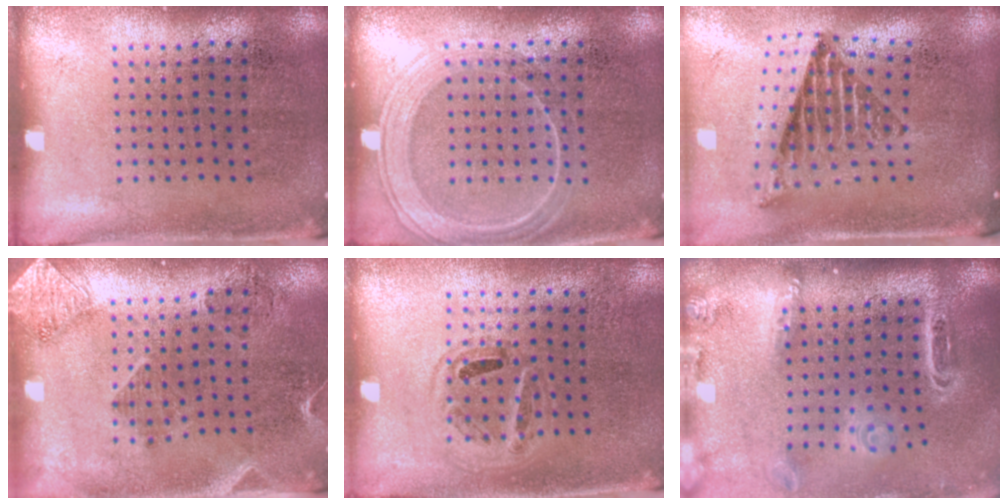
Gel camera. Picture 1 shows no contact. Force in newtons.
{"total": 2.6, "press": 2.5, "slide": 0.6}
{"total": 1.6, "press": 1.3, "slide": 1.0}
{"total": 1.8, "press": 1.6, "slide": 0.8}
{"total": 0.9, "press": 0.9, "slide": 0.3}
{"total": 2.8, "press": 1.9, "slide": 2.0}